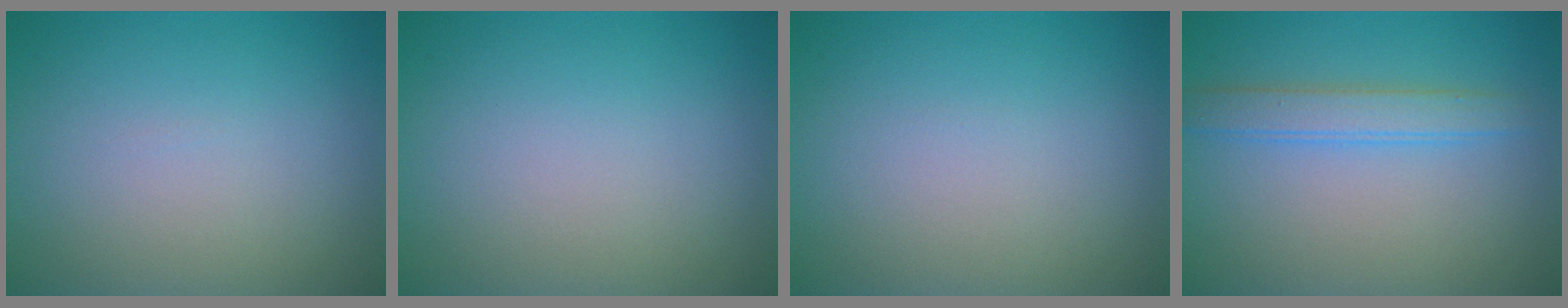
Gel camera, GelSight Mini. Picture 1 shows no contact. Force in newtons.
{"total": 0.0}
{"total": 0.0}
{"total": 2.6, "press": 2.6, "slide": 0.1}